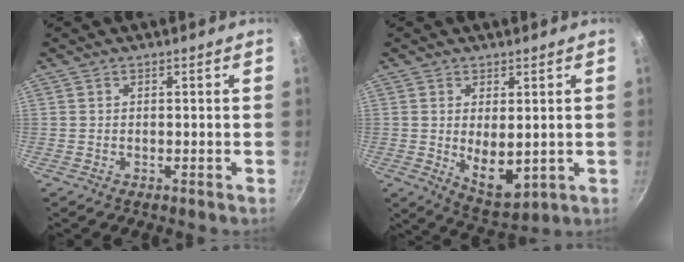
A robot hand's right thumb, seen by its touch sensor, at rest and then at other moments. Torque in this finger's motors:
{"motor_torque": [-0.20, 0.60, 0.11, -0.14, 0.15]}